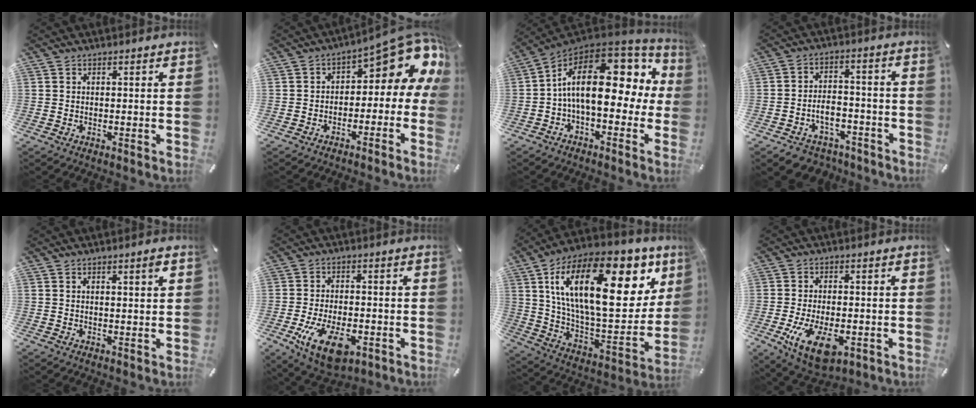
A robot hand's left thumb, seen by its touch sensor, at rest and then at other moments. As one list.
[{"total": 10.7, "force": [4.8, 5.2, 8.0], "torque": [-0.092, -0.048, 0.073]}, {"total": 20.8, "force": [3.5, 10.7, 17.5], "torque": [-0.312, -0.025, 0.060]}, {"total": 7.2, "force": [-3.6, 5.4, 3.1], "torque": [-0.054, 0.029, -0.062]}, {"total": 1.8, "force": [0.8, 0.2, 1.6], "torque": [-0.032, 0.000, 0.013]}, {"total": 12.8, "force": [-4.9, 7.4, 9.3], "torque": [-0.178, 0.000, -0.087]}, {"total": 30.2, "force": [12.2, 13.7, 24.0], "torque": [-0.393, -0.068, 0.209]}, {"total": 12.0, "force": [-4.0, 6.9, 9.0], "torque": [-0.177, -0.006, -0.070]}]